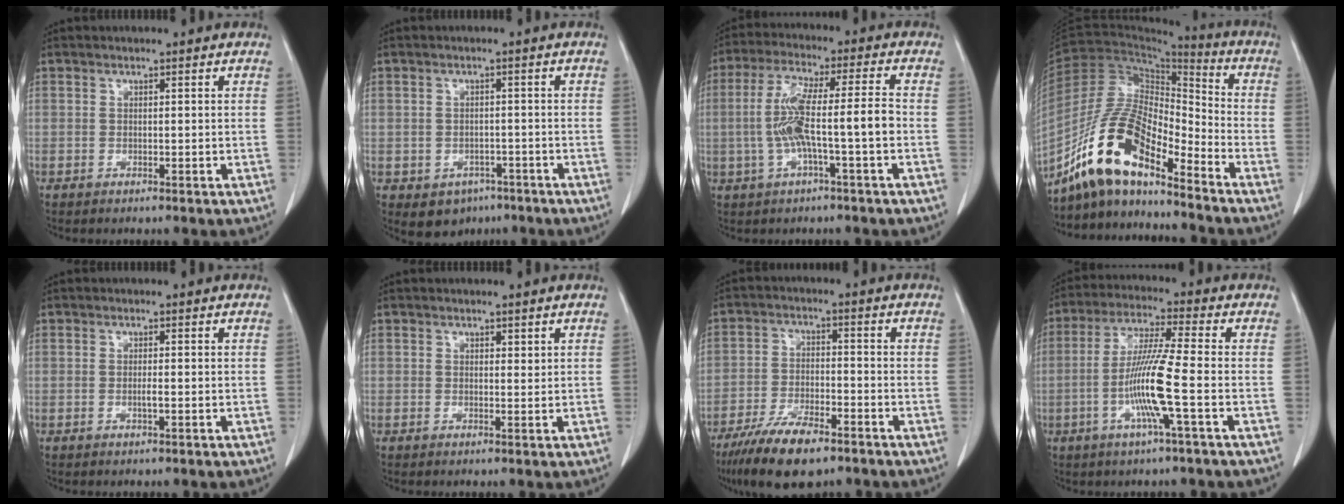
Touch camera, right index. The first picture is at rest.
{"total": 4.9, "force": [-2.7, 3.8, 1.3], "torque": [-0.012, 0.005, -0.028]}
{"total": 9.9, "force": [-1.8, 0.7, 9.7], "torque": [-0.191, 0.023, -0.034]}
{"total": 12.3, "force": [-9.0, 3.4, 7.6], "torque": [-0.162, 0.018, -0.170]}
{"total": 1.0, "force": [-0.2, 0.0, 1.0], "torque": [-0.021, -0.002, -0.005]}
{"total": 0.8, "force": [0.5, 0.4, 0.4], "torque": [-0.001, -0.004, 0.006]}
{"total": 10.6, "force": [-7.6, 2.9, 6.8], "torque": [-0.124, -0.017, -0.134]}
{"total": 10.3, "force": [-2.7, -0.8, 9.9], "torque": [-0.196, -0.009, -0.058]}